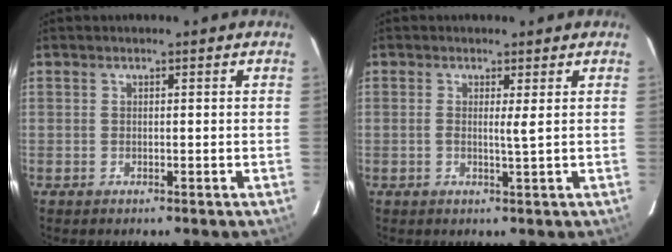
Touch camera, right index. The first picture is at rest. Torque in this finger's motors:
{"motor_torque": [-0.38, -0.01, -0.07, -0.01]}